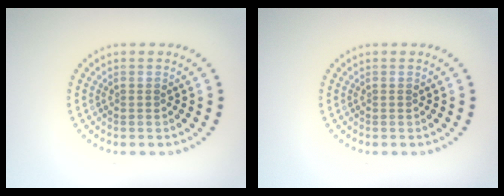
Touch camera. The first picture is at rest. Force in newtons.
{"total": 0.0}